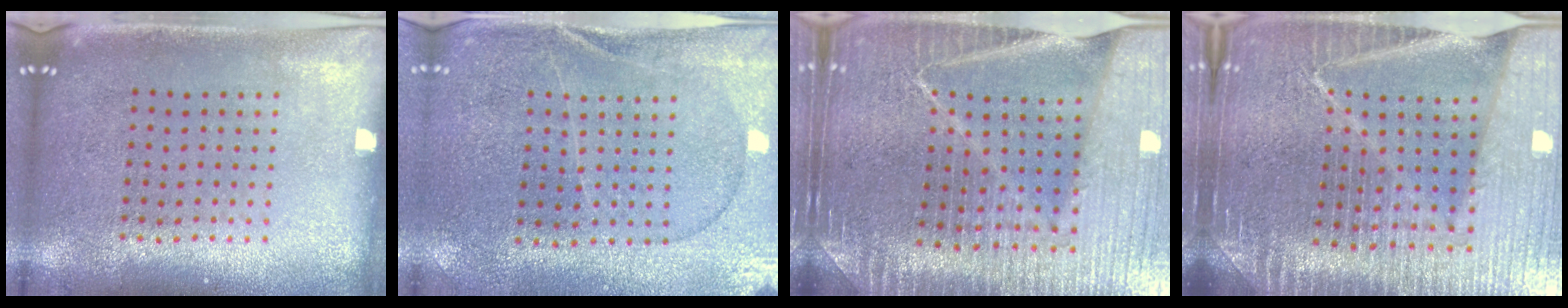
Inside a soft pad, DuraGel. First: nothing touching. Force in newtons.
{"total": 0.6, "press": 0.5, "slide": 0.3}
{"total": 5.0, "press": 4.6, "slide": 1.9}
{"total": 6.3, "press": 5.5, "slide": 3.1}